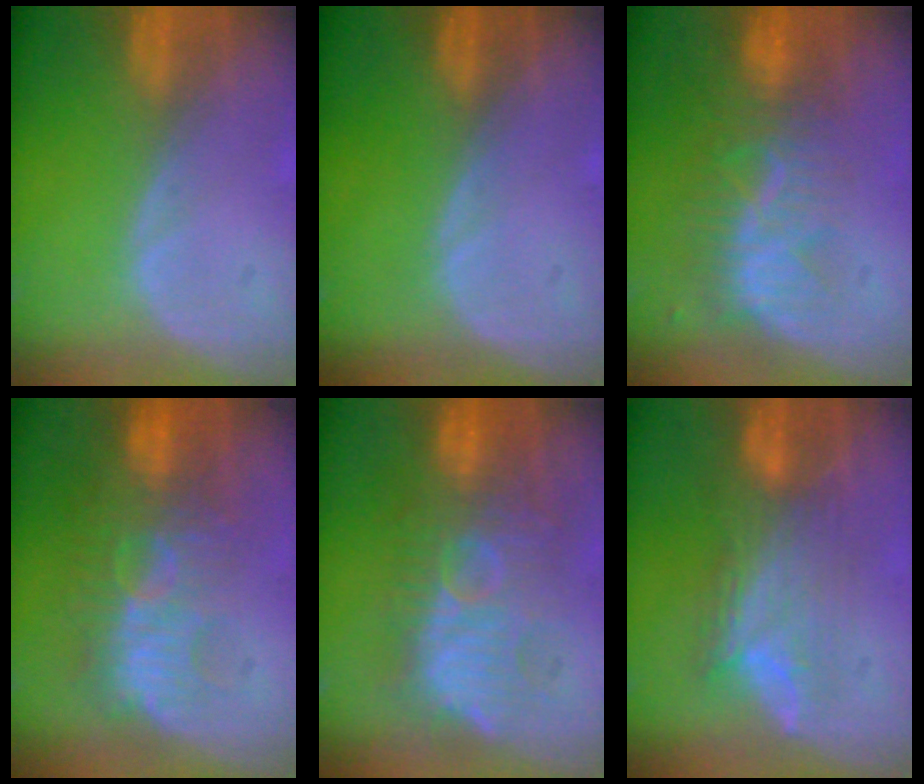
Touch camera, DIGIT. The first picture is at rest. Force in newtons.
{"total": 0.0}
{"total": 8.4, "press": 7.6, "slide": 3.5}
{"total": 9.9, "press": 9.1, "slide": 3.7}
{"total": 10.3, "press": 10.3, "slide": 0.6}
{"total": 7.3, "press": 7.1, "slide": 1.7}